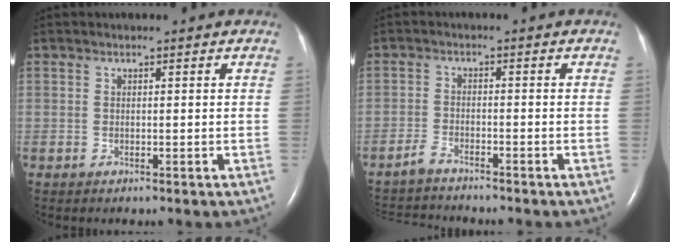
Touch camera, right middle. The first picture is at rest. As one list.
[{"total": 4.1, "force": [-4.0, 0.2, 0.9], "torque": [-0.023, -0.016, -0.070]}]